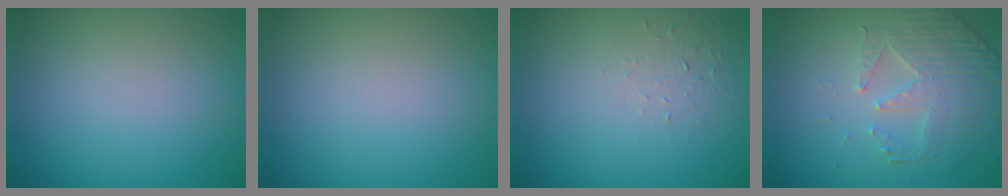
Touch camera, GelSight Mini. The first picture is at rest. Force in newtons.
{"total": 0.0}
{"total": 1.0, "press": 0.4, "slide": 0.9}
{"total": 4.9, "press": 3.7, "slide": 3.2}